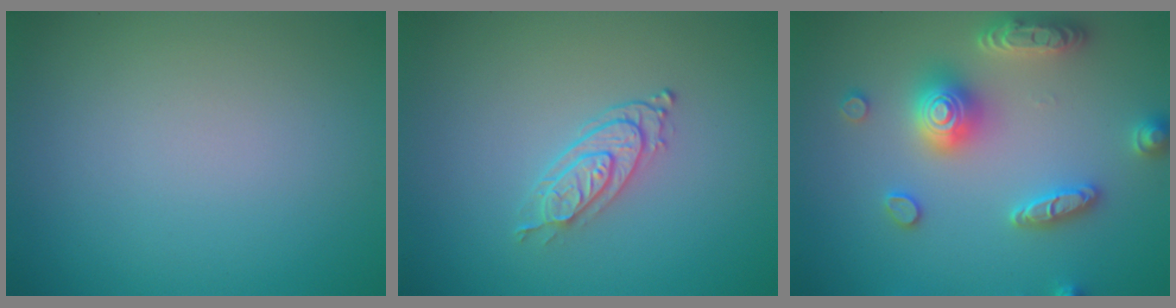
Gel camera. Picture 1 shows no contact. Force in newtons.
{"total": 2.7, "press": 2.1, "slide": 1.7}
{"total": 5.3, "press": 5.3, "slide": 0.8}